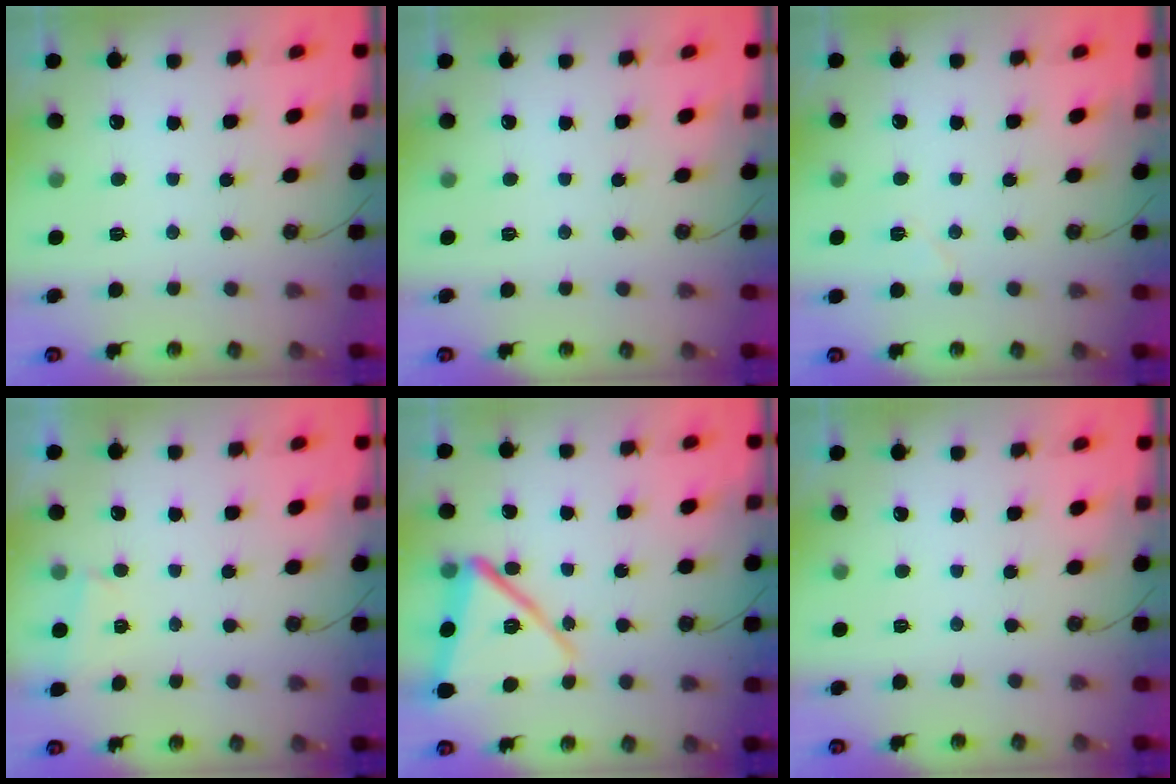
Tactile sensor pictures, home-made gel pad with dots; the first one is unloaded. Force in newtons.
{"total": 0.0}
{"total": 5.1, "press": 4.4, "slide": 2.6}
{"total": 1.0, "press": 0.9, "slide": 0.4}
{"total": 15.4, "press": 12.5, "slide": 9.1}
{"total": 0.0}